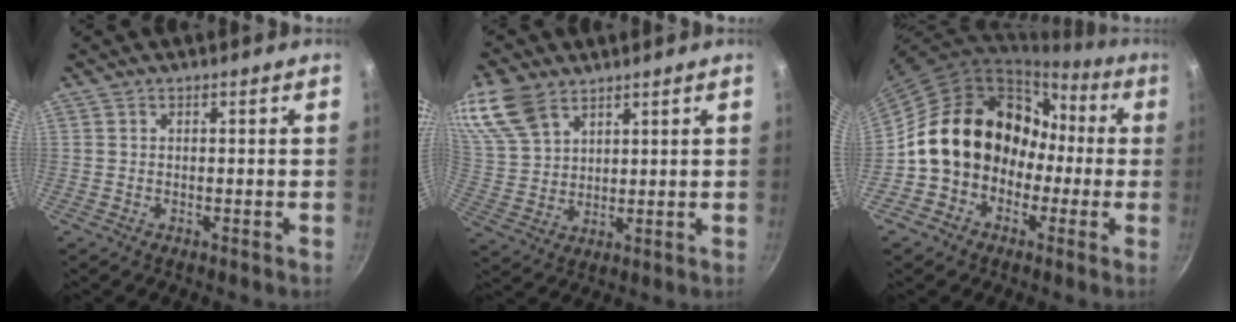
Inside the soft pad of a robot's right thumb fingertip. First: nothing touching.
{"total": 11.9, "force": [7.6, 6.9, 6.0], "torque": [-0.119, -0.008, 0.164]}
{"total": 16.6, "force": [-1.4, 13.7, 9.3], "torque": [-0.104, 0.067, -0.022]}